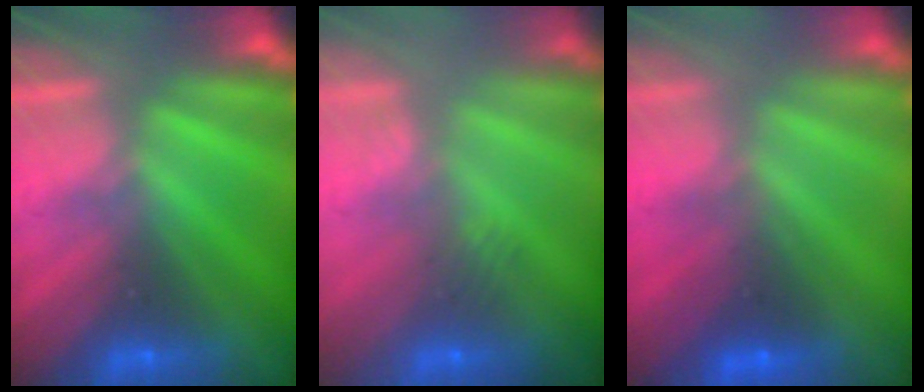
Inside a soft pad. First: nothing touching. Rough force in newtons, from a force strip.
{"total": 2.4}
{"total": 1.9}